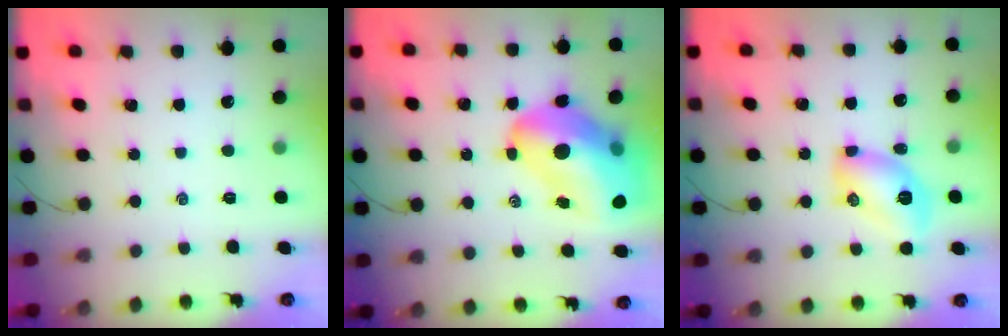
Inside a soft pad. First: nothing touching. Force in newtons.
{"total": 22.2, "press": 21.4, "slide": 5.7}
{"total": 10.1, "press": 10.0, "slide": 0.9}